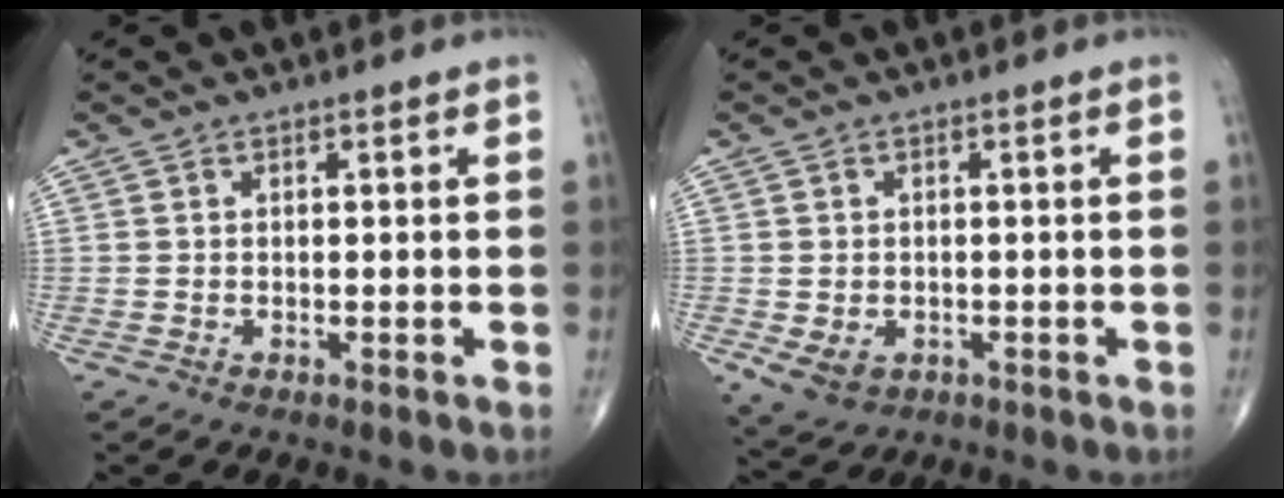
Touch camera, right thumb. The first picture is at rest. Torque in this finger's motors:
{"motor_torque": [0.98, 1.36, -0.08, -0.21, 0.01]}